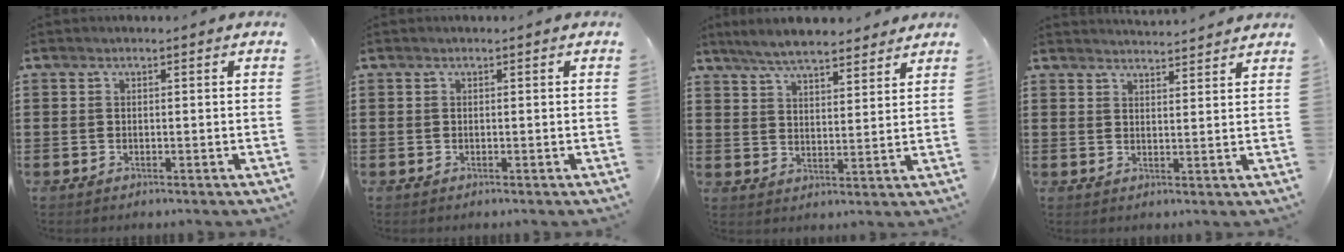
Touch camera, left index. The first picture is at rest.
{"total": 0.0}
{"total": 6.4, "force": [6.0, 1.1, 2.2], "torque": [-0.061, -0.010, 0.111]}
{"total": 2.9, "force": [2.9, -0.3, 0.0], "torque": [-0.008, -0.012, 0.054]}